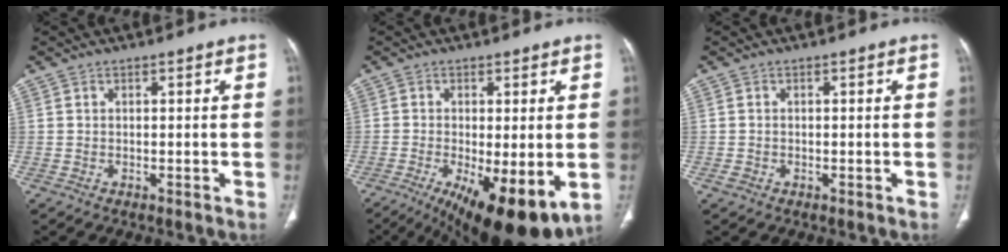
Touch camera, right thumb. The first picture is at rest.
{"total": 15.4, "force": [-5.5, 5.2, 13.4], "torque": [-0.190, -0.026, -0.074]}
{"total": 1.0, "force": [-0.4, 0.8, 0.4], "torque": [-0.010, 0.004, -0.006]}